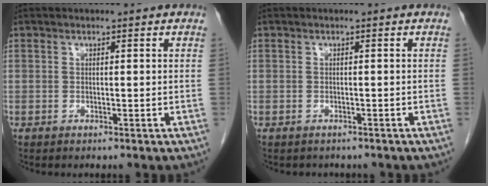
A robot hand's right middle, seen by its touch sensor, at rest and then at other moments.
{"total": 2.6, "force": [-2.3, 1.1, 0.6], "torque": [-0.017, -0.002, -0.026]}